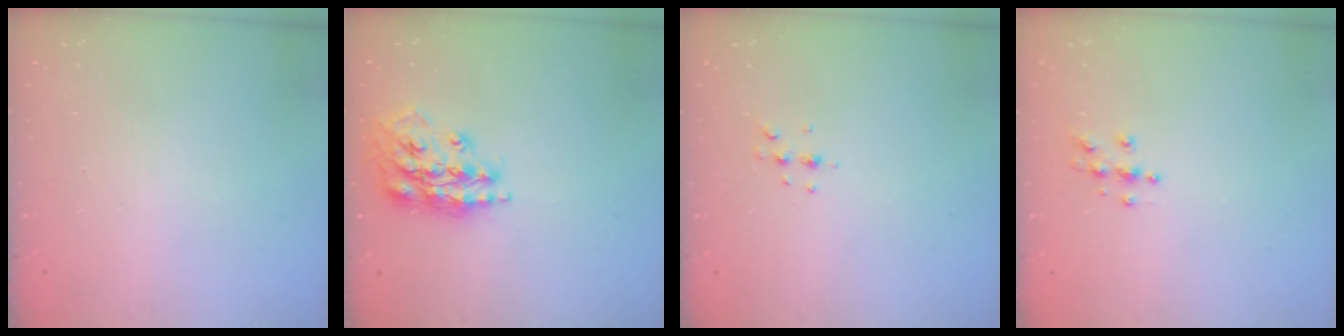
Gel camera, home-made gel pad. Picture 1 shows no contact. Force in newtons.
{"total": 16.1, "press": 16.0, "slide": 1.6}
{"total": 4.4, "press": 4.0, "slide": 1.8}
{"total": 3.9, "press": 3.9, "slide": 0.3}